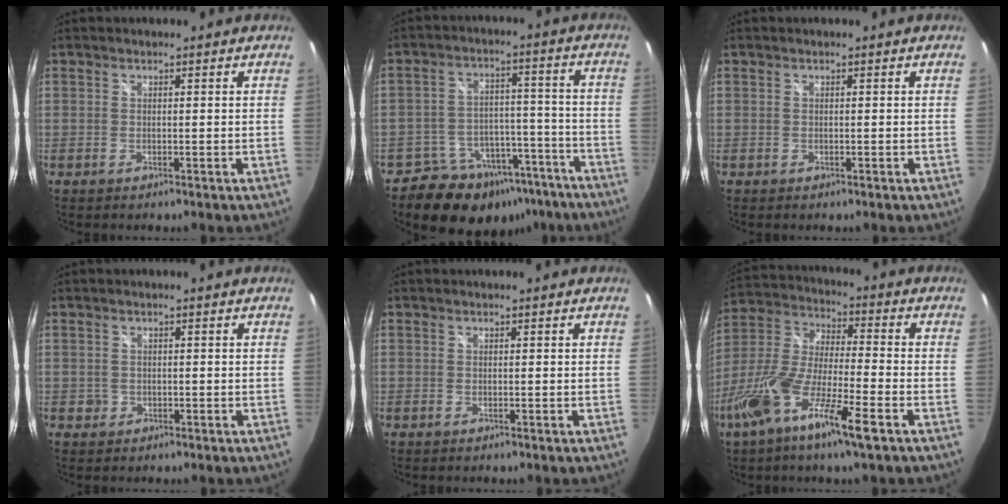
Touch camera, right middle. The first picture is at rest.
{"total": 16.0, "force": [-11.2, 10.0, 5.5], "torque": [-0.105, 0.037, -0.137]}
{"total": 0.0}
{"total": 1.4, "force": [-0.3, 1.3, 0.2], "torque": [-0.004, -0.002, -0.003]}
{"total": 0.0}
{"total": 15.8, "force": [-8.5, 2.4, 13.1], "torque": [-0.272, -0.024, -0.171]}